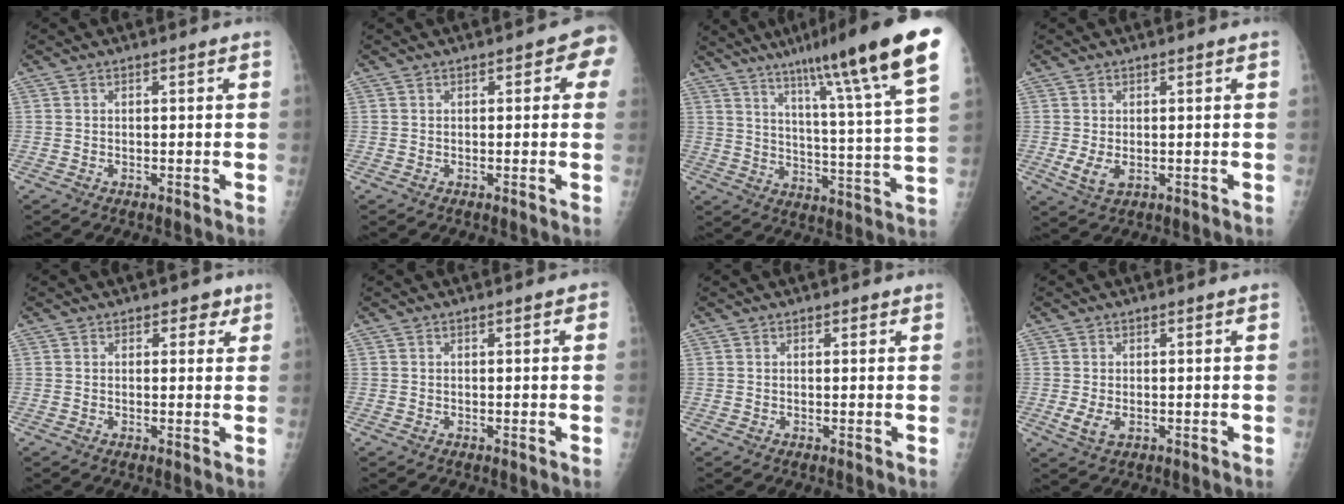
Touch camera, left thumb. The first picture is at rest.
{"total": 4.1, "force": [1.2, 1.9, 3.4], "torque": [-0.017, 0.004, 0.004]}
{"total": 23.4, "force": [14.2, 1.5, 18.5], "torque": [-0.260, -0.046, 0.208]}
{"total": 3.5, "force": [-0.2, 1.7, 3.0], "torque": [-0.060, -0.002, 0.008]}
{"total": 2.6, "force": [1.6, 1.6, 1.2], "torque": [0.008, -0.006, 0.017]}
{"total": 1.3, "force": [0.5, 0.5, 1.1], "torque": [-0.010, 0.002, 0.004]}
{"total": 0.8, "force": [0.6, 0.4, 0.3], "torque": [0.001, -0.003, 0.005]}
{"total": 3.0, "force": [-0.2, 1.5, 2.6], "torque": [-0.056, -0.001, 0.004]}